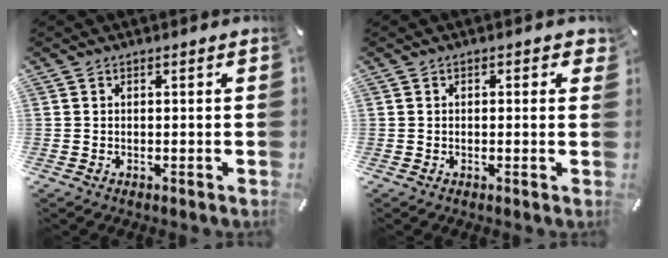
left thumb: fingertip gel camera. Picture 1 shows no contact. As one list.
[{"total": 1.3, "force": [0.0, 0.7, 1.1], "torque": [-0.013, 0.001, -0.003]}]